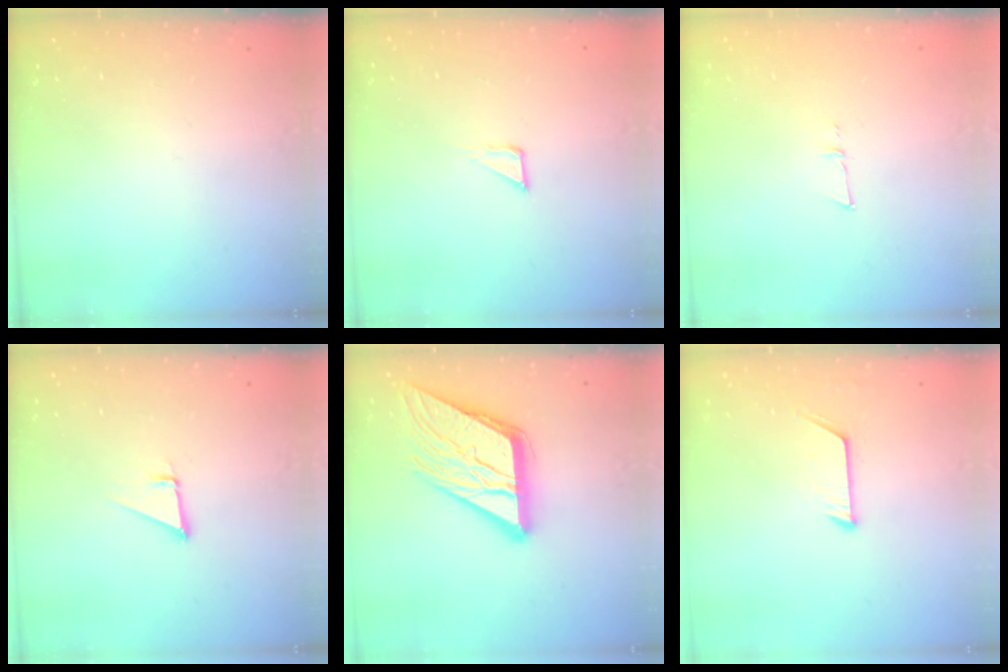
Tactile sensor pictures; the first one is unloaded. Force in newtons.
{"total": 2.1, "press": 2.1, "slide": 0.1}
{"total": 4.2, "press": 4.0, "slide": 1.1}
{"total": 1.9, "press": 1.9, "slide": 0.0}
{"total": 17.4, "press": 17.3, "slide": 1.3}
{"total": 6.3, "press": 6.3, "slide": 0.5}